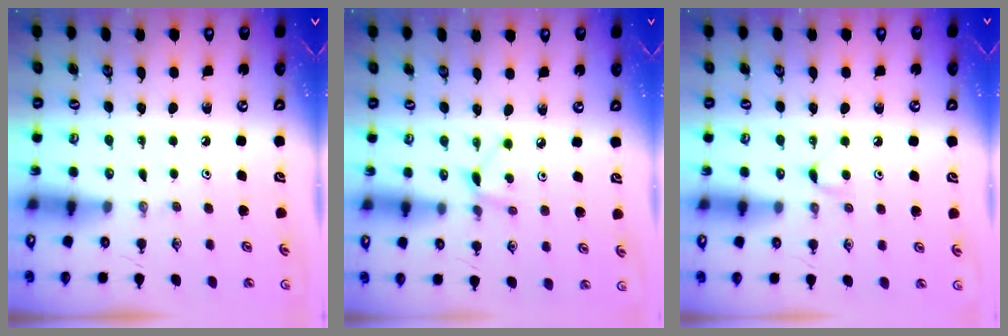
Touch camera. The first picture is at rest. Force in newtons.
{"total": 4.2, "press": 4.2, "slide": 0.6}
{"total": 3.9, "press": 3.9, "slide": 0.5}